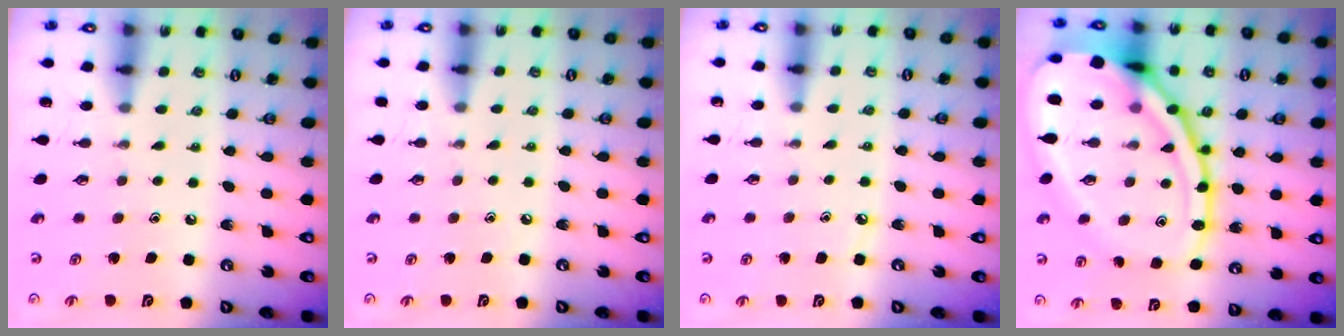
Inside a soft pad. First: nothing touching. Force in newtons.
{"total": 3.2, "press": 3.2, "slide": 0.5}
{"total": 2.7, "press": 2.7, "slide": 0.4}
{"total": 25.0, "press": 24.9, "slide": 2.2}